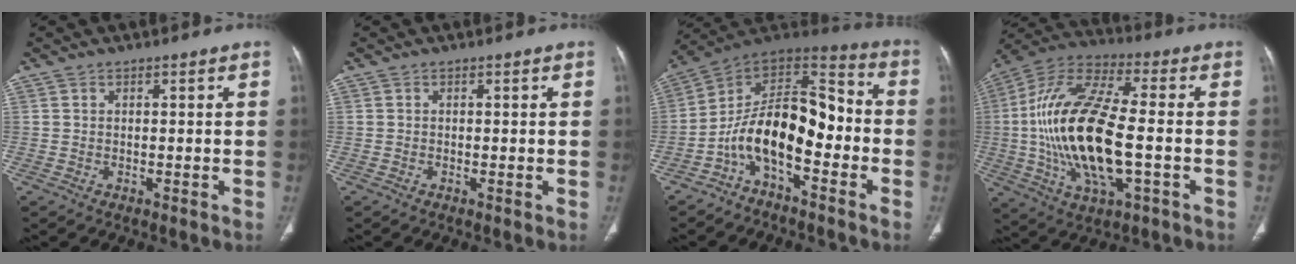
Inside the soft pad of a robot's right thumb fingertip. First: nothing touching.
{"total": 0.0}
{"total": 15.5, "force": [-5.1, 7.9, 12.3], "torque": [-0.185, 0.093, -0.095]}
{"total": 22.9, "force": [-2.4, 8.9, 21.0], "torque": [-0.432, 0.017, -0.042]}